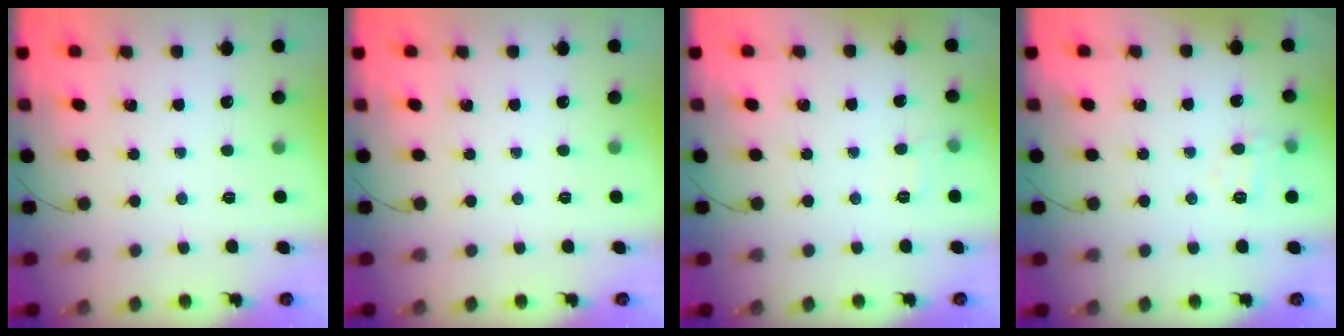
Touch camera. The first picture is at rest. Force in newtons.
{"total": 0.0}
{"total": 3.2, "press": 2.8, "slide": 1.6}
{"total": 5.5, "press": 5.3, "slide": 1.3}